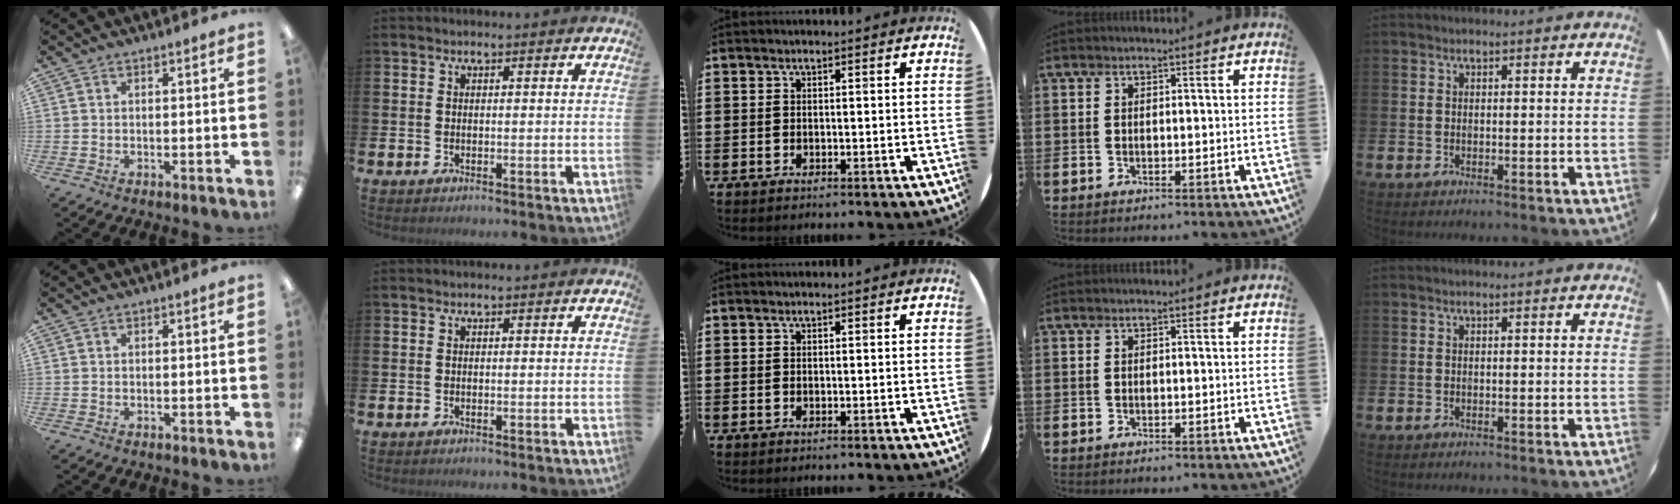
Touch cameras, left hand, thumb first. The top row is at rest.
{}